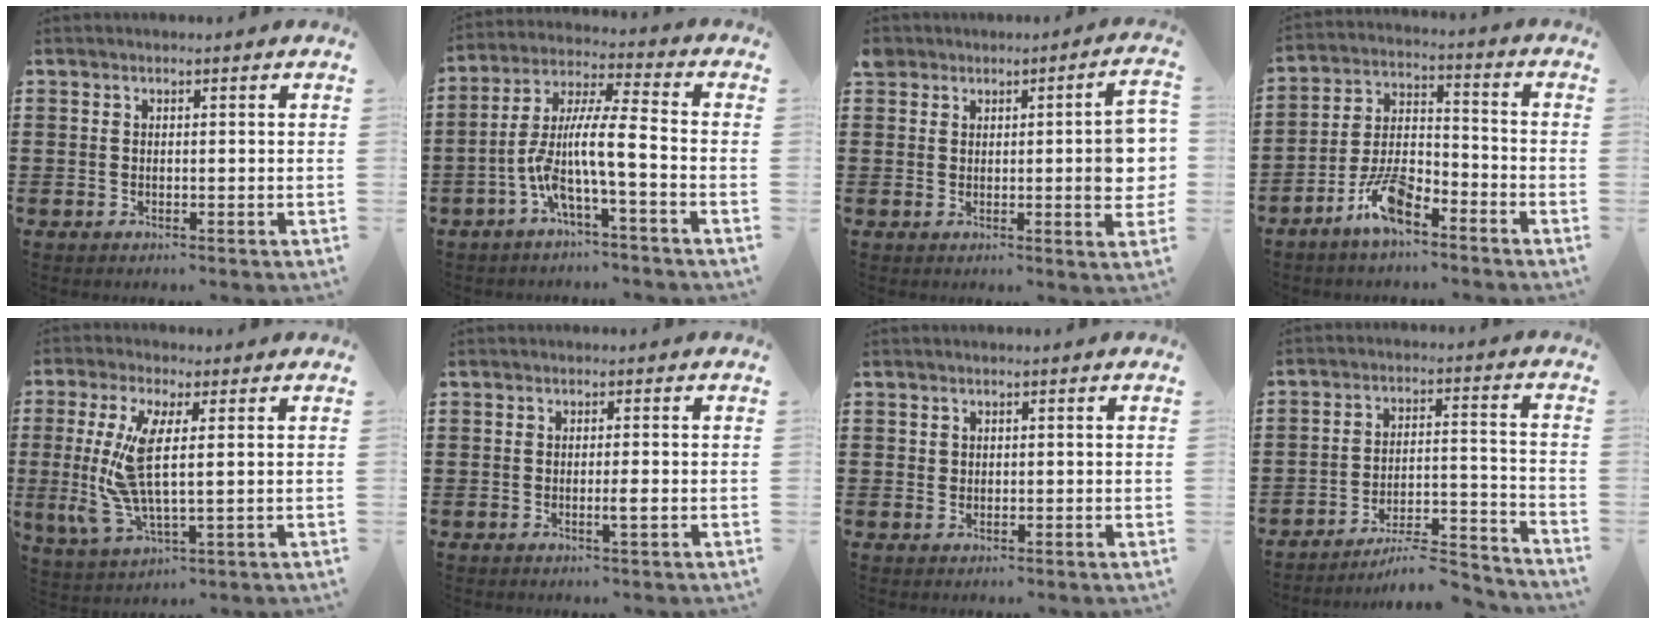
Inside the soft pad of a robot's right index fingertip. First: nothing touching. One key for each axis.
{"total": 9.2, "fx": -3.6, "fy": 1.4, "fz": 8.4, "tx": -0.183, "ty": -0.023, "tz": -0.077}
{"total": 6.7, "fx": 1.1, "fy": 2.2, "fz": 6.2, "tx": -0.077, "ty": -0.009, "tz": 0.017}
{"total": 8.4, "fx": -5.9, "fy": 2.7, "fz": 5.3, "tx": -0.113, "ty": 0.009, "tz": -0.112}
{"total": 9.7, "fx": 1.3, "fy": 3.0, "fz": 9.1, "tx": -0.207, "ty": -0.019, "tz": 0.020}
{"total": 1.7, "fx": -0.5, "fy": -0.1, "fz": 1.6, "tx": -0.026, "ty": -0.004, "tz": -0.009}
{"total": 0.7, "fx": 0.4, "fy": 0.6, "fz": 0.1, "tx": -0.003, "ty": 0.002, "tz": 0.008}
{"total": 7.1, "fx": -6.4, "fy": 0.9, "fz": 2.9, "tx": -0.041, "ty": 0.005, "tz": -0.122}